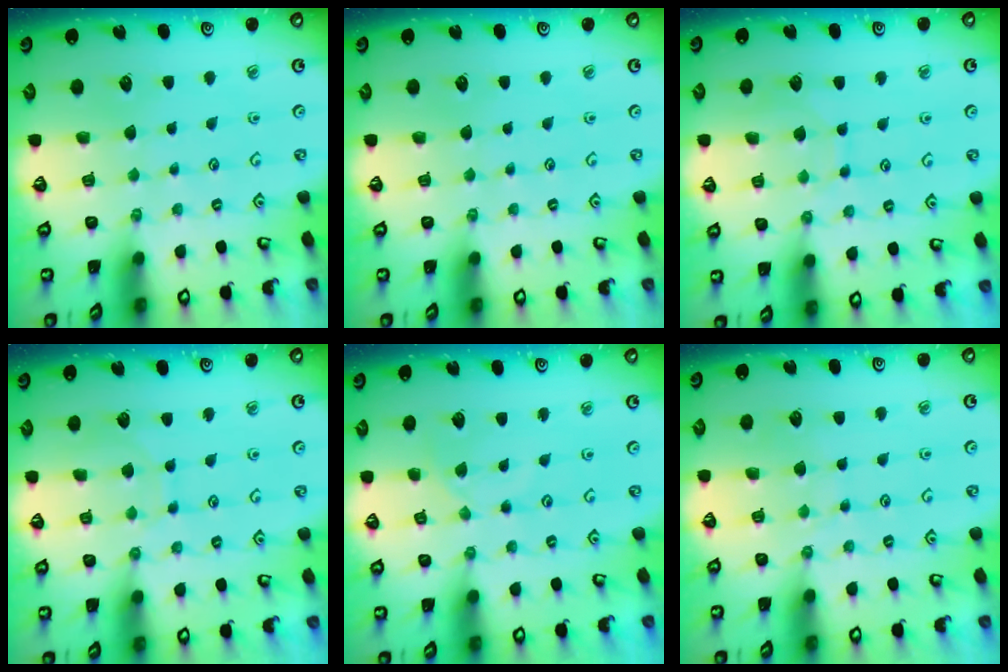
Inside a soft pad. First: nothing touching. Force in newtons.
{"total": 0.0}
{"total": 7.8, "press": 7.7, "slide": 0.6}
{"total": 6.7, "press": 6.7, "slide": 0.4}
{"total": 0.6, "press": 0.5, "slide": 0.2}
{"total": 4.5, "press": 4.5, "slide": 0.6}